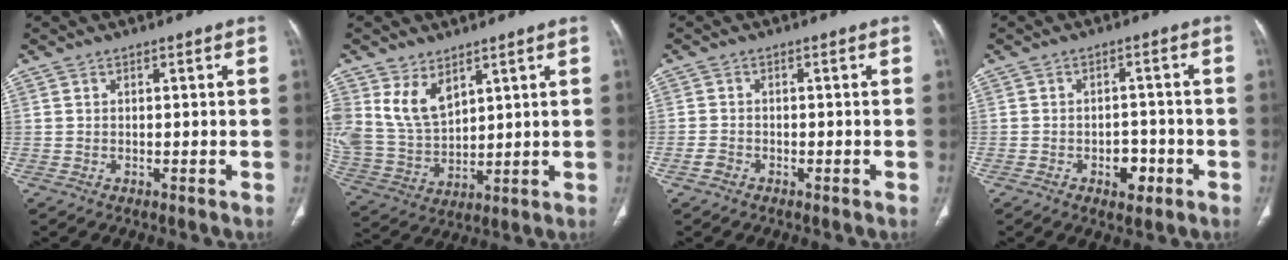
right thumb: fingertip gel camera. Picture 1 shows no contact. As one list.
[{"total": 10.2, "force": [5.5, 6.2, 5.9], "torque": [-0.093, -0.025, 0.125]}, {"total": 1.7, "force": [-1.1, 1.2, 0.6], "torque": [-0.013, 0.006, -0.023]}, {"total": 4.5, "force": [-2.1, 3.0, 2.8], "torque": [-0.015, 0.019, -0.026]}]